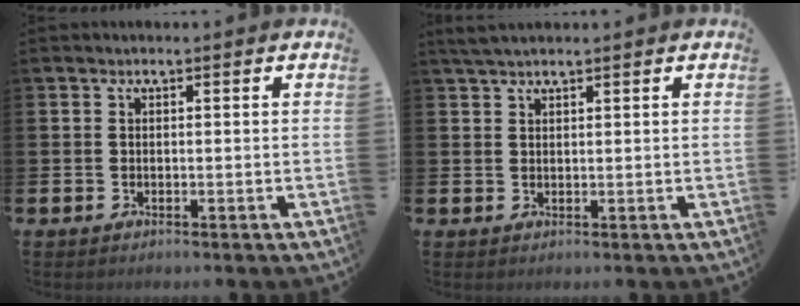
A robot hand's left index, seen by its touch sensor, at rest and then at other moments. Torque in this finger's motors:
{"motor_torque": [0.11, 0.04, 0.33, 0.07]}